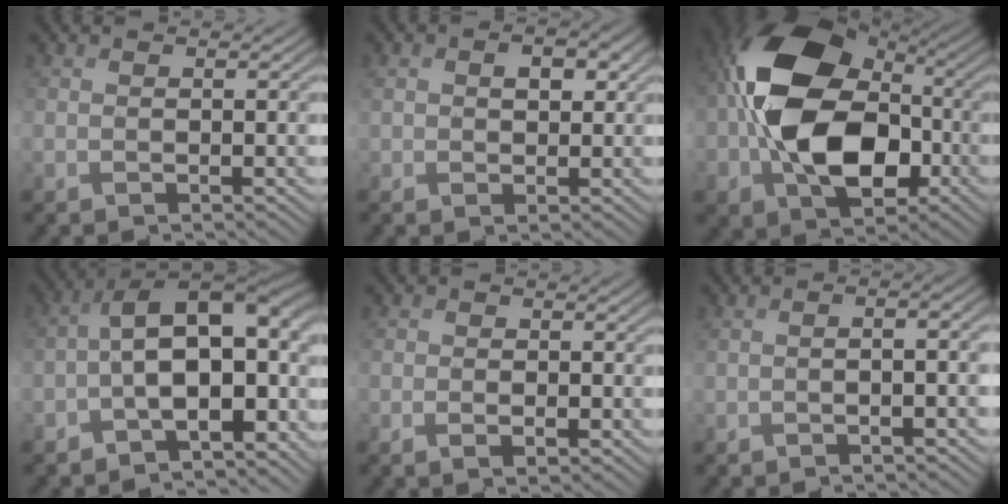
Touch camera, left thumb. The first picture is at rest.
{"total": 4.4, "force": [1.3, 3.1, 2.8], "torque": [-0.054, -0.002, 0.024]}
{"total": 16.6, "force": [-1.7, 11.4, 12.0], "torque": [-0.216, -0.003, -0.041]}
{"total": 15.8, "force": [-2.5, 8.2, 13.3], "torque": [-0.203, 0.002, -0.017]}
{"total": 2.3, "force": [-0.8, 1.5, 1.6], "torque": [-0.023, -0.005, -0.014]}
{"total": 4.3, "force": [-0.9, 1.2, 4.0], "torque": [-0.058, -0.002, -0.020]}